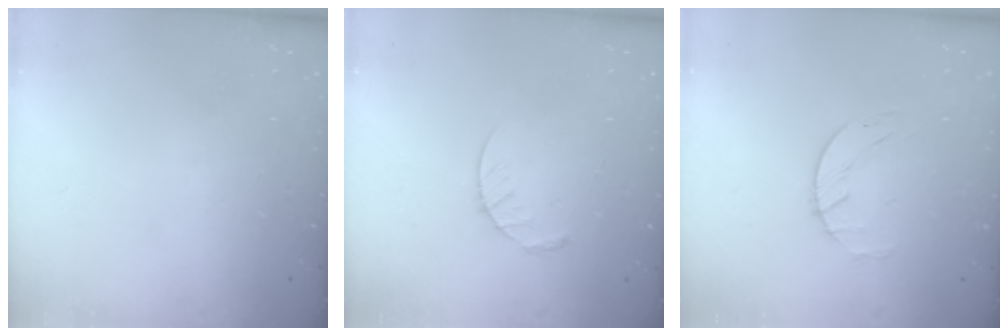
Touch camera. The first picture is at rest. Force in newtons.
{"total": 4.5, "press": 4.5, "slide": 0.5}
{"total": 1.6, "press": 1.6, "slide": 0.3}